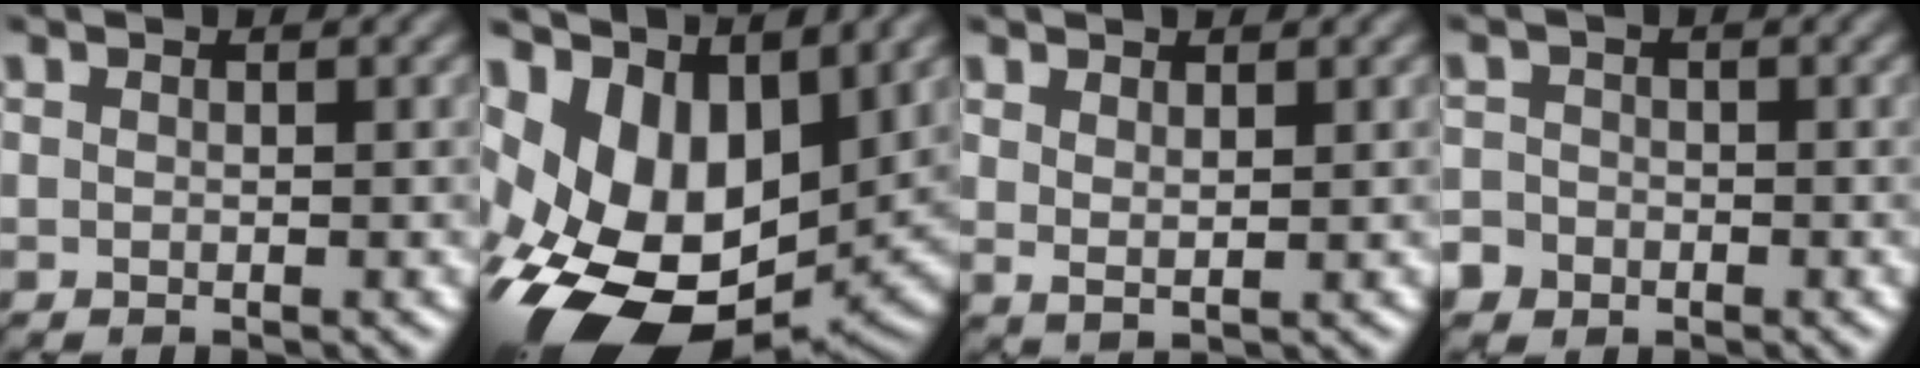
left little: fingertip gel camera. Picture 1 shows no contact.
{"total": 15.5, "force": [-1.1, 9.7, 12.1], "torque": [-0.230, -0.024, -0.005]}
{"total": 1.3, "force": [1.0, 0.4, 0.8], "torque": [-0.017, -0.002, 0.019]}
{"total": 3.6, "force": [-1.9, 3.0, 0.4], "torque": [0.018, 0.005, -0.050]}